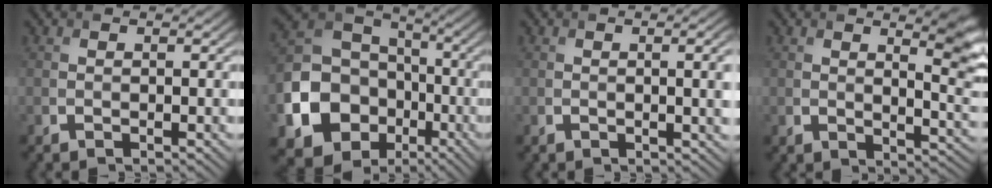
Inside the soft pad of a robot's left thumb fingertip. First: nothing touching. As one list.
[{"total": 16.1, "force": [-5.4, 13.2, 7.4], "torque": [-0.209, -0.047, -0.099]}, {"total": 3.4, "force": [0.1, 0.8, 3.3], "torque": [-0.047, 0.001, 0.003]}, {"total": 5.6, "force": [2.5, 1.9, 4.6], "torque": [-0.067, -0.008, 0.046]}]